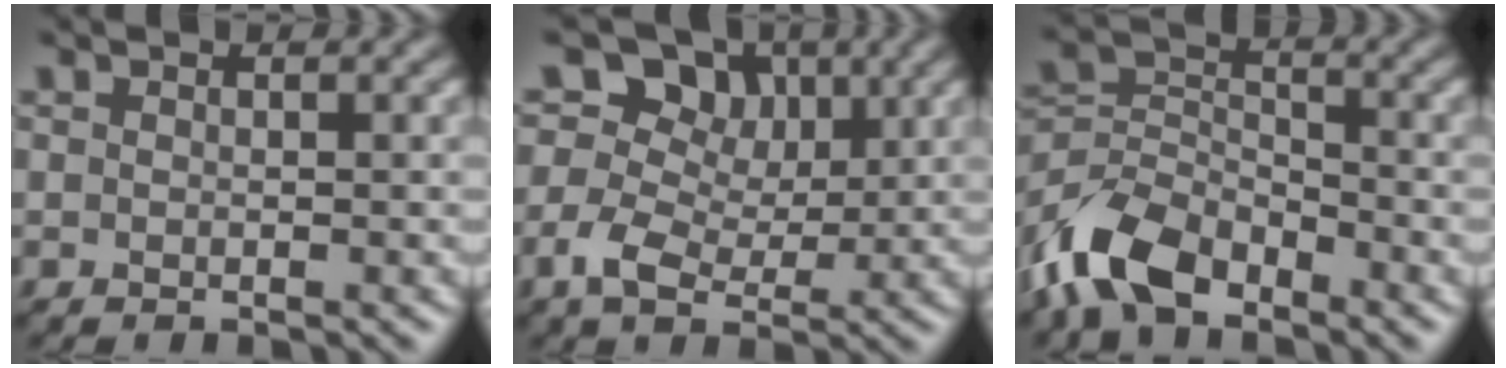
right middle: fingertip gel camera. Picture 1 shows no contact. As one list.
[{"total": 8.6, "force": [2.0, 6.4, 5.5], "torque": [-0.101, 0.017, 0.020]}, {"total": 7.6, "force": [-5.6, 3.7, 3.7], "torque": [-0.078, 0.004, -0.124]}]